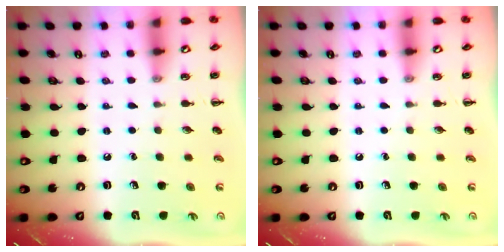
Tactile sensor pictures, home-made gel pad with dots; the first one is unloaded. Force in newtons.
{"total": 0.0}